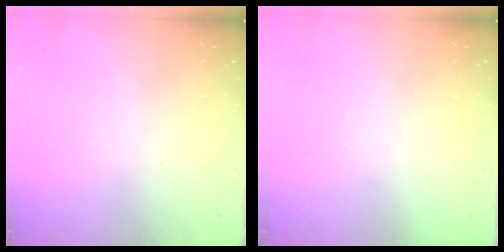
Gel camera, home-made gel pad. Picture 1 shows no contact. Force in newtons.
{"total": 1.5, "press": 1.5, "slide": 0.1}